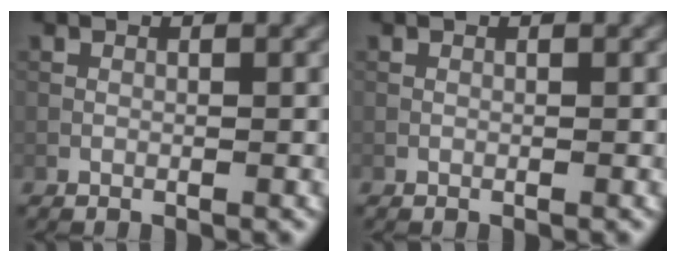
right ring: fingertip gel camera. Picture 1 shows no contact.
{"total": 0.0}